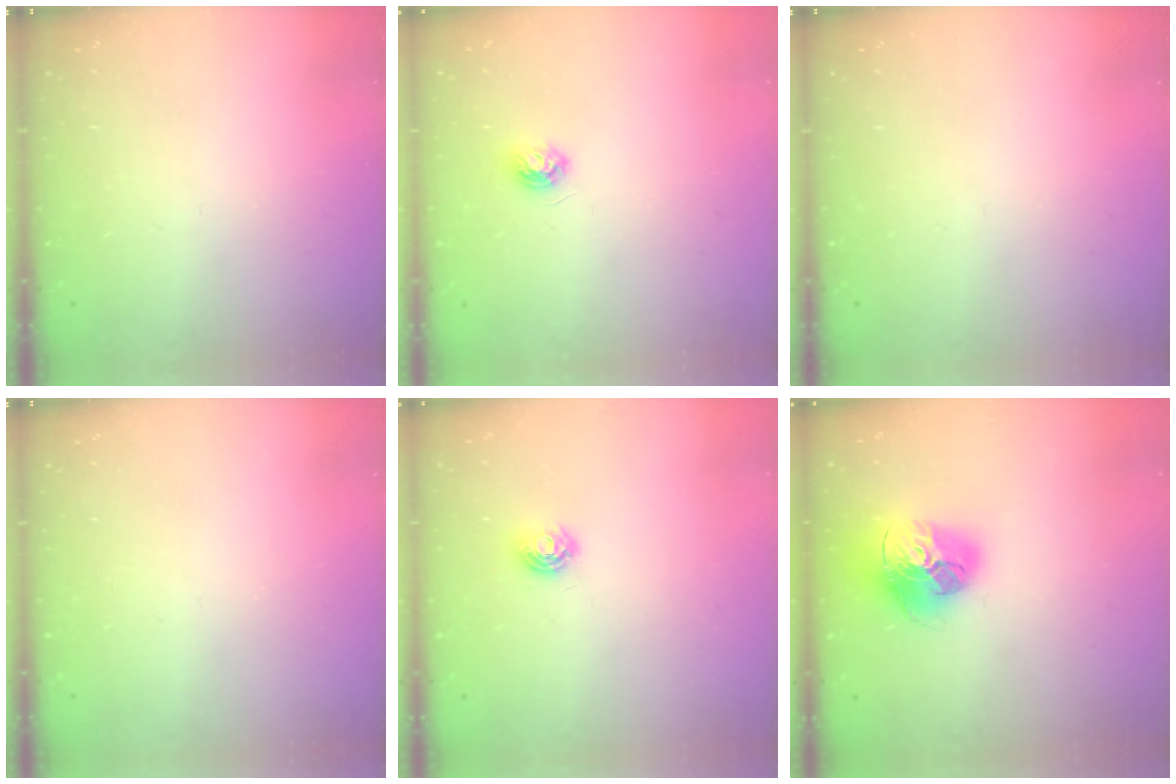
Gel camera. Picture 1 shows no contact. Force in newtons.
{"total": 4.5, "press": 4.5, "slide": 0.7}
{"total": 0.0}
{"total": 0.0}
{"total": 5.0, "press": 5.0, "slide": 0.6}
{"total": 18.4, "press": 18.3, "slide": 1.8}